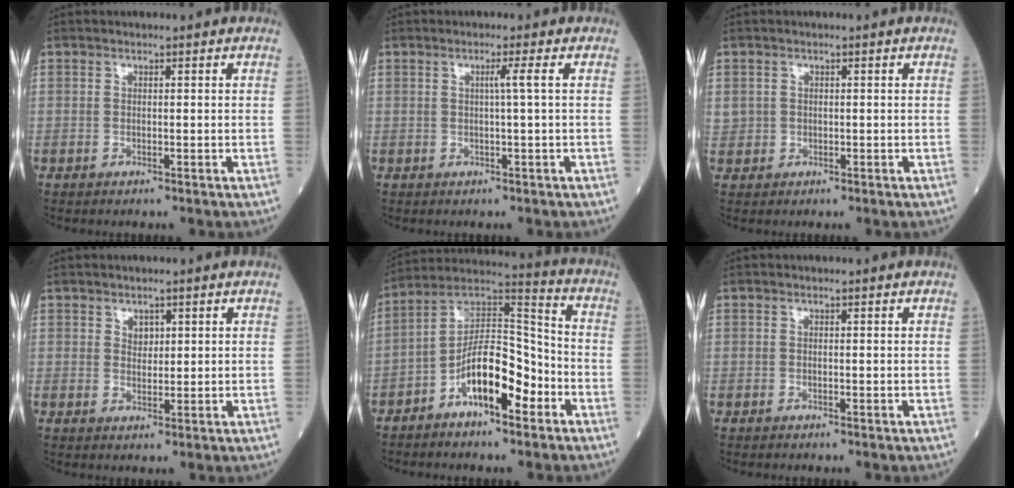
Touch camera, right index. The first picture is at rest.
{"total": 1.8, "force": [0.3, -0.7, 1.6], "torque": [-0.028, -0.001, 0.006]}
{"total": 2.1, "force": [0.4, 2.0, 0.5], "torque": [-0.005, 0.007, 0.014]}
{"total": 1.8, "force": [1.0, 1.1, 0.9], "torque": [-0.016, -0.002, 0.019]}
{"total": 12.6, "force": [-5.7, 4.4, 10.4], "torque": [-0.187, 0.027, -0.099]}
{"total": 0.0}